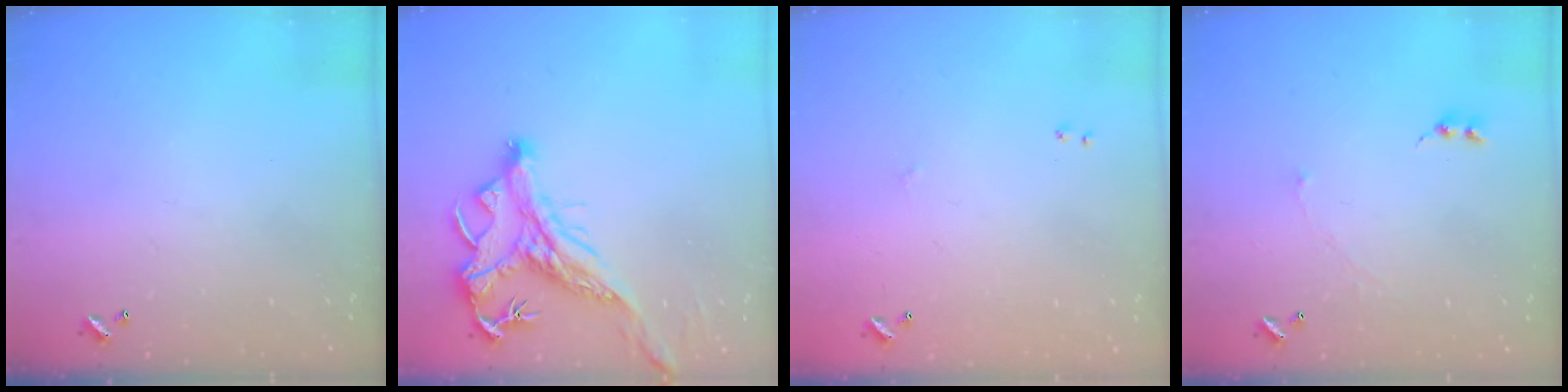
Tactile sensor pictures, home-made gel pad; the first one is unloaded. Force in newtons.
{"total": 2.9, "press": 2.5, "slide": 1.4}
{"total": 6.7, "press": 6.6, "slide": 0.6}
{"total": 2.0, "press": 1.9, "slide": 0.7}